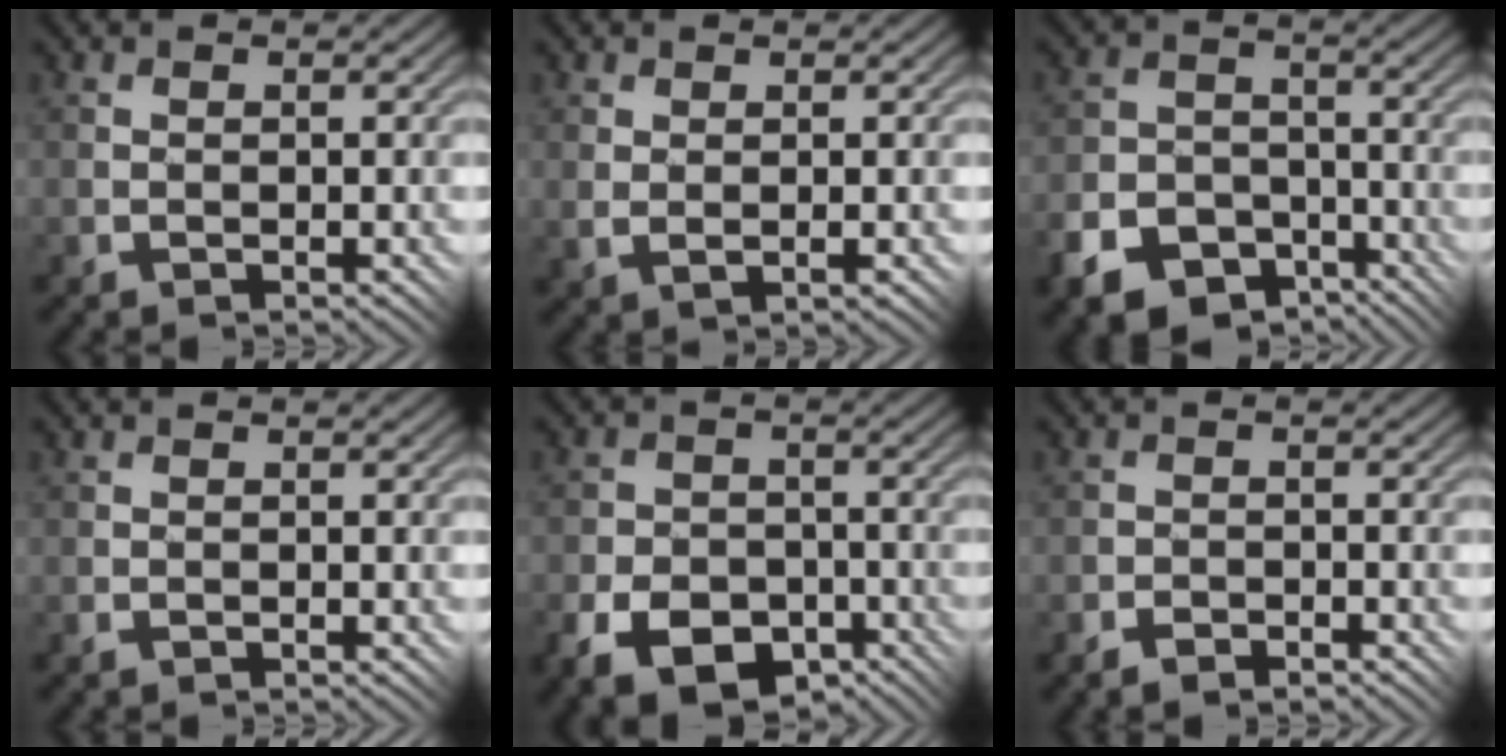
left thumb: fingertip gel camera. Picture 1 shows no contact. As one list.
[{"total": 2.0, "force": [0.1, 1.1, 1.6], "torque": [-0.035, -0.008, 0.008]}, {"total": 9.2, "force": [-6.1, 5.8, 3.6], "torque": [-0.082, -0.018, -0.117]}, {"total": 0.0}, {"total": 8.6, "force": [-5.0, 5.4, 4.5], "torque": [-0.092, -0.017, -0.094]}, {"total": 1.6, "force": [-1.4, 0.6, 0.3], "torque": [-0.001, 0.004, -0.033]}]